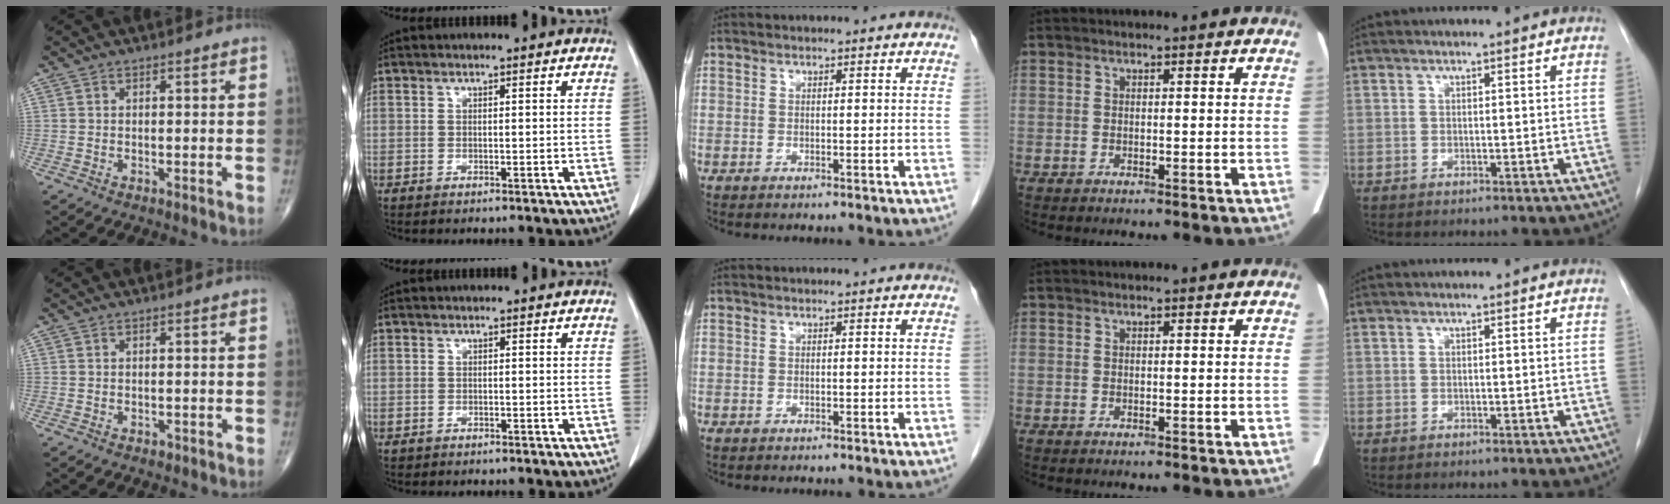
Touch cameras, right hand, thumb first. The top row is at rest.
{"thumb": {"total": 0.6, "force": [-0.3, 0.4, 0.2], "torque": [-0.004, 0.004, -0.003]}, "index": {"total": 0.6, "force": [-0.3, 0.6, -0.1], "torque": [0.001, 0.007, -0.009]}}